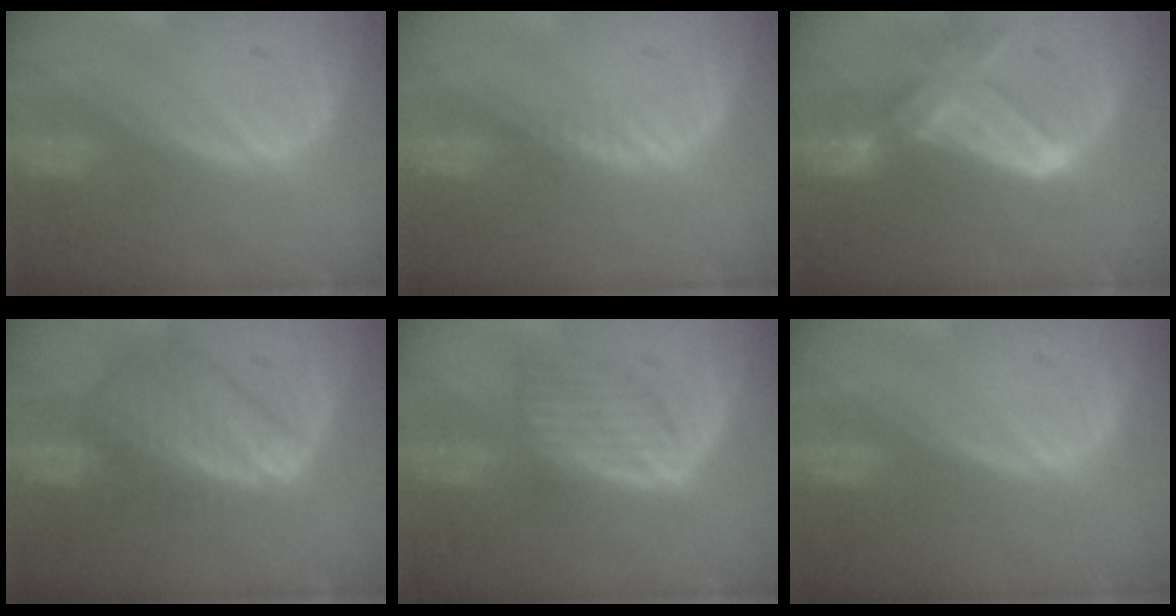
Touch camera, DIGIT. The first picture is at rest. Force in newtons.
{"total": 1.2, "press": 0.9, "slide": 0.8}
{"total": 7.2, "press": 6.7, "slide": 2.8}
{"total": 8.9, "press": 7.7, "slide": 4.4}
{"total": 6.3, "press": 5.9, "slide": 2.1}
{"total": 0.0}